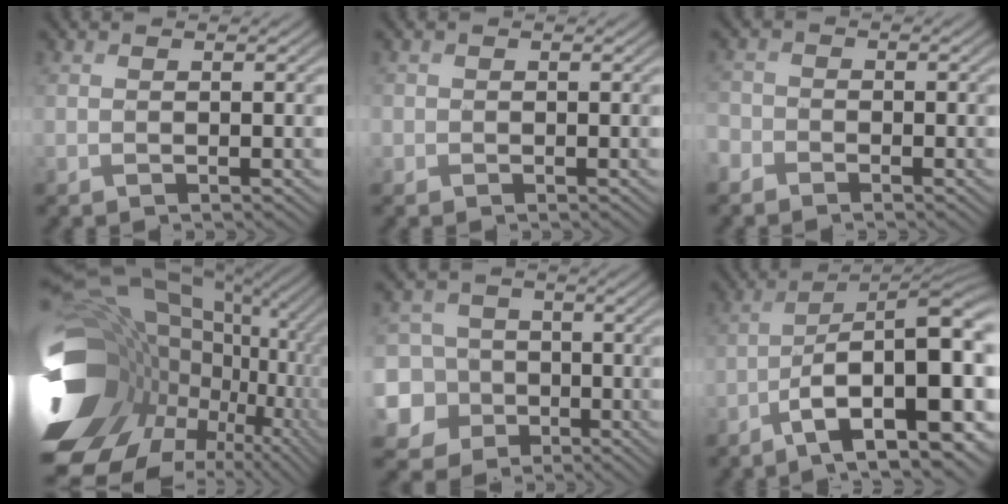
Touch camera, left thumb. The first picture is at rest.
{"total": 1.0, "force": [-0.1, 1.0, 0.0], "torque": [0.003, -0.003, -0.008]}
{"total": 2.3, "force": [-1.7, 1.4, 0.4], "torque": [-0.012, -0.001, -0.048]}
{"total": 21.4, "force": [-1.2, 16.1, 14.1], "torque": [-0.331, -0.028, 0.007]}
{"total": 11.4, "force": [-3.4, 10.5, 3.1], "torque": [-0.125, -0.003, -0.086]}
{"total": 15.2, "force": [-5.8, 5.8, 12.8], "torque": [-0.173, -0.008, -0.087]}